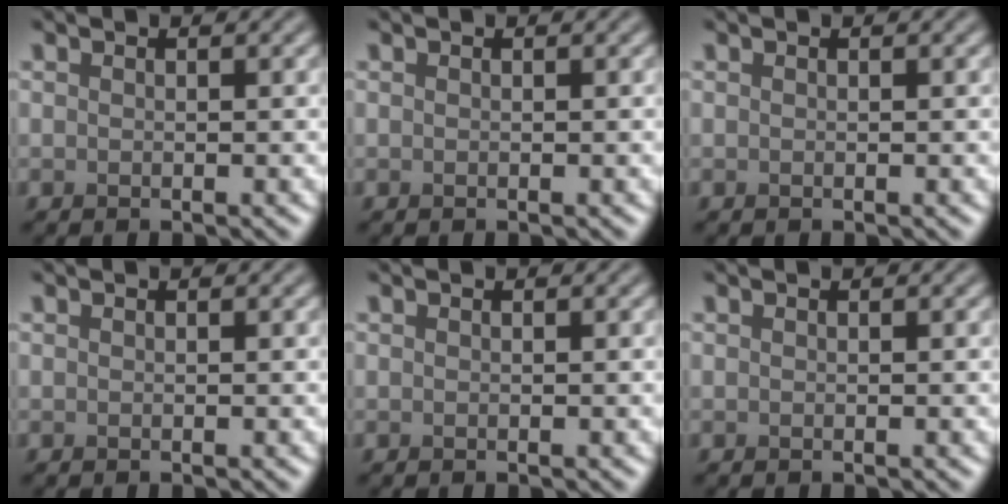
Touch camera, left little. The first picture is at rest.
{"total": 0.0}
{"total": 0.0}
{"total": 0.0}
{"total": 0.0}
{"total": 0.0}